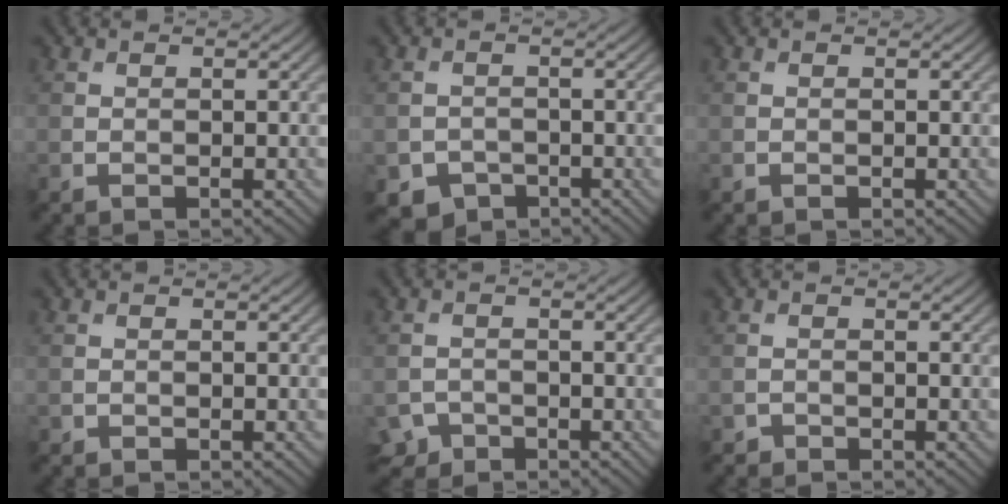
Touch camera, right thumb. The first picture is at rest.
{"total": 3.0, "force": [-1.9, 2.1, 0.8], "torque": [-0.013, -0.008, -0.038]}
{"total": 0.0}
{"total": 0.0}
{"total": 2.3, "force": [-1.7, 1.4, 0.4], "torque": [-0.007, -0.004, -0.038]}
{"total": 0.7, "force": [-0.6, 0.3, 0.0], "torque": [0.002, -0.002, -0.013]}